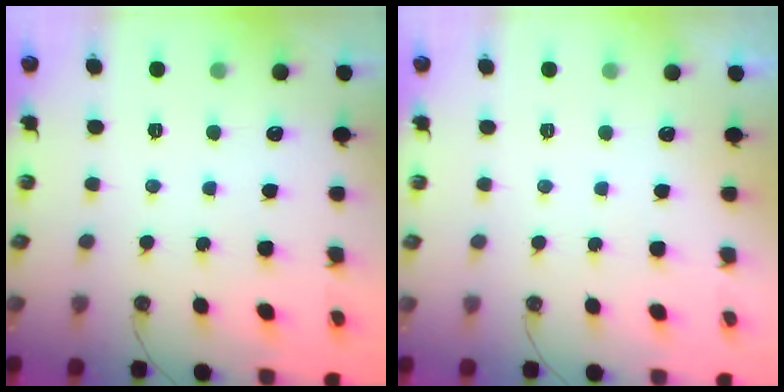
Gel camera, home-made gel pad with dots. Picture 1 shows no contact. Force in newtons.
{"total": 0.0}